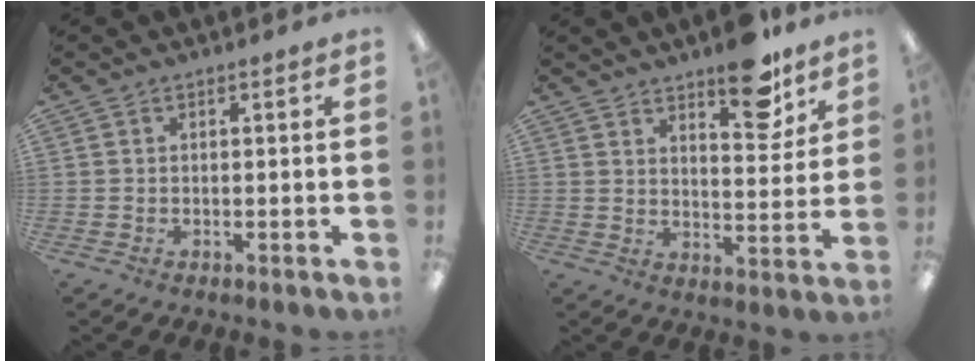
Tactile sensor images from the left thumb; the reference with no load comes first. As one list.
[{"total": 11.6, "force": [8.9, 4.1, 6.3], "torque": [-0.058, -0.065, 0.148]}]